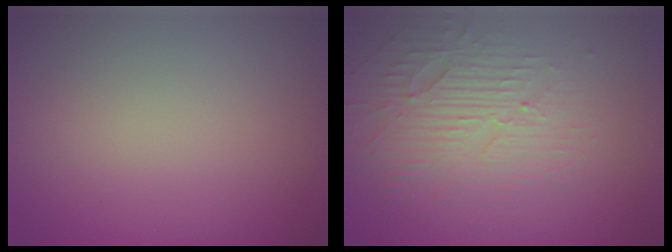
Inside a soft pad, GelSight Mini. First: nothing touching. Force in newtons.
{"total": 3.8, "press": 3.3, "slide": 1.8}